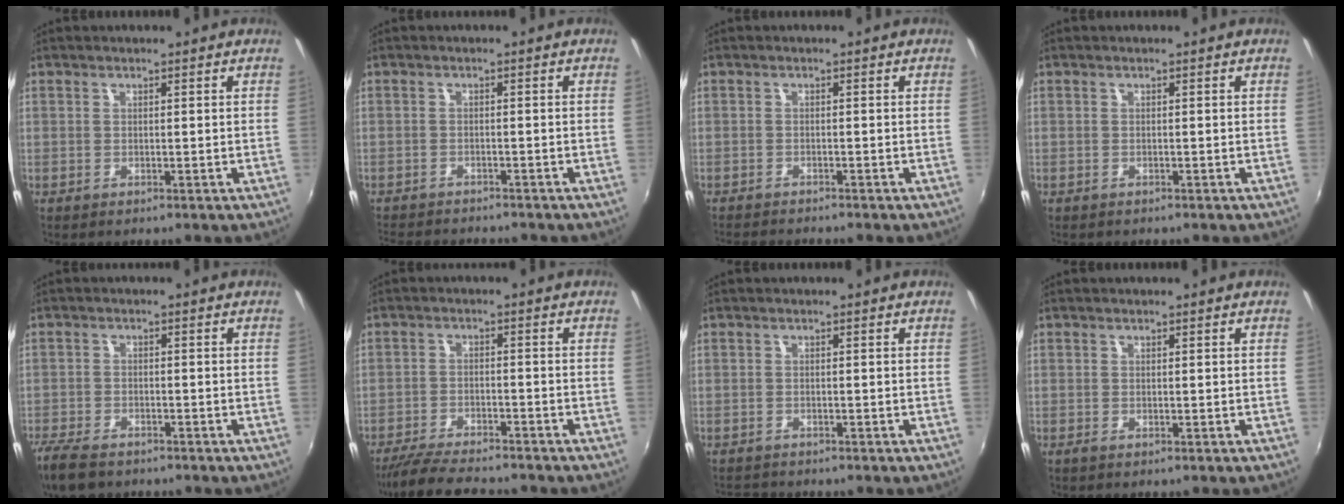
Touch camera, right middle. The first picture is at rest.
{"total": 8.1, "force": [-7.5, 1.6, 2.7], "torque": [-0.072, -0.017, -0.119]}
{"total": 5.1, "force": [-4.8, 0.2, 1.7], "torque": [-0.043, -0.019, -0.082]}
{"total": 0.9, "force": [-0.8, 0.3, 0.2], "torque": [-0.006, -0.003, -0.013]}
{"total": 8.0, "force": [-6.4, 3.1, 3.7], "torque": [-0.106, -0.026, -0.122]}
{"total": 10.7, "force": [-9.5, 1.7, 4.6], "torque": [-0.114, -0.023, -0.159]}
{"total": 3.1, "force": [-2.9, 0.6, 0.7], "torque": [-0.024, -0.012, -0.053]}
{"total": 0.0}